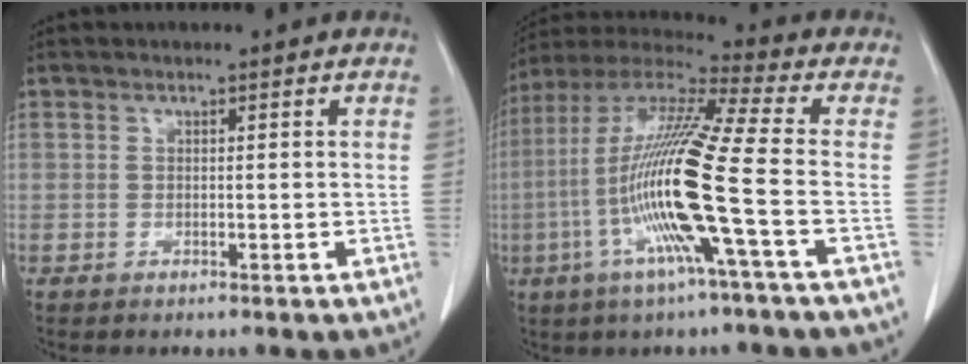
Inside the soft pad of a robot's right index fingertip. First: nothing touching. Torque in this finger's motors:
{"motor_torque": [2.14, 0.00, 1.06, 0.21]}